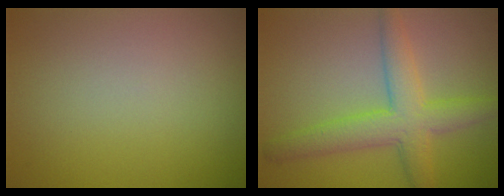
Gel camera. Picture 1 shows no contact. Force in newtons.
{"total": 5.2, "press": 5.2, "slide": 0.1}